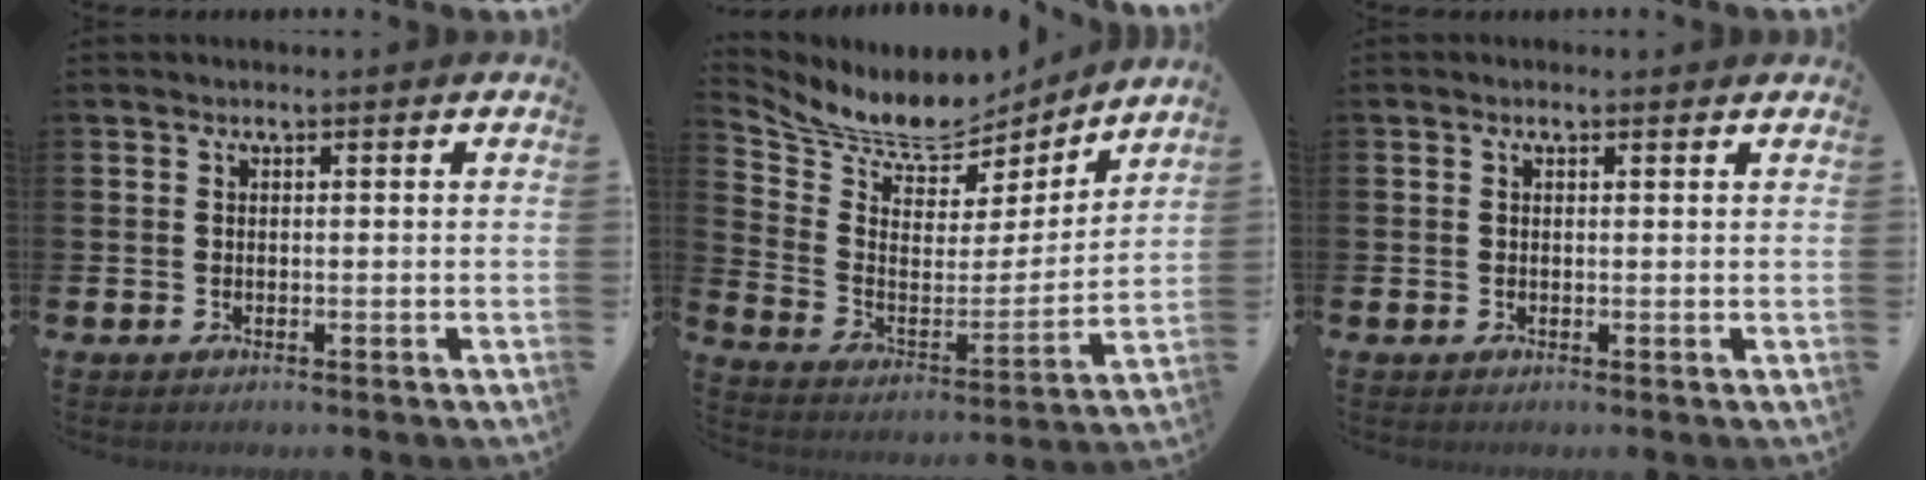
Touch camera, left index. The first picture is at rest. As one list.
[{"total": 8.7, "force": [8.3, 2.2, 1.3], "torque": [-0.072, -0.065, 0.142]}, {"total": 0.6, "force": [0.5, 0.2, 0.3], "torque": [0.003, -0.001, 0.006]}]